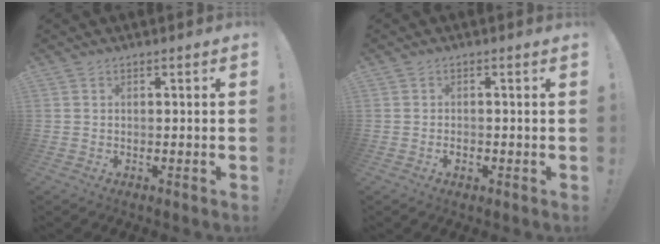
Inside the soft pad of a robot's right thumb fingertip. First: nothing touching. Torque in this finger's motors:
{"motor_torque": [0.26, 0.54, 0.18, -0.24, 0.00]}